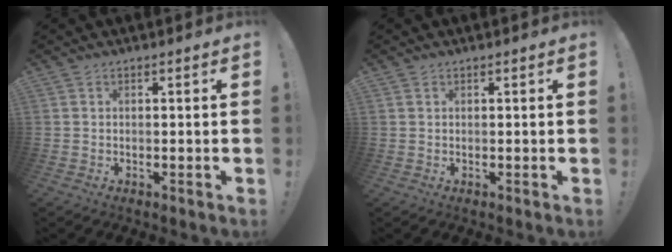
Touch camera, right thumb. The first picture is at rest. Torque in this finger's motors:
{"motor_torque": [0.02, -0.11, -0.03, 0.18, 0.05]}